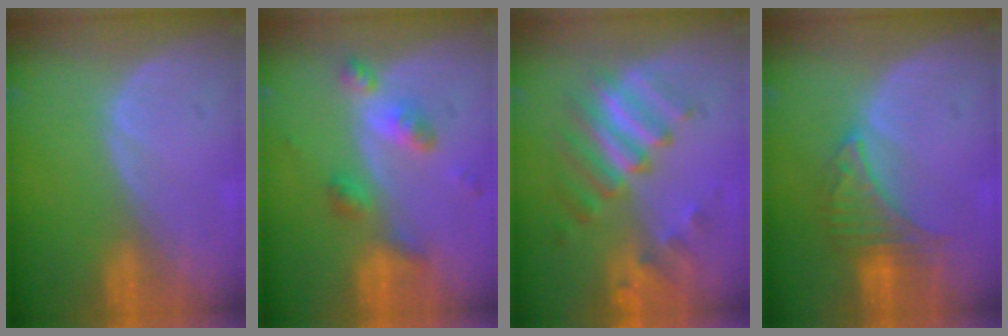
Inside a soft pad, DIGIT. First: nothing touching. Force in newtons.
{"total": 6.1, "press": 5.4, "slide": 2.9}
{"total": 9.5, "press": 8.3, "slide": 4.7}
{"total": 5.5, "press": 5.5, "slide": 0.4}